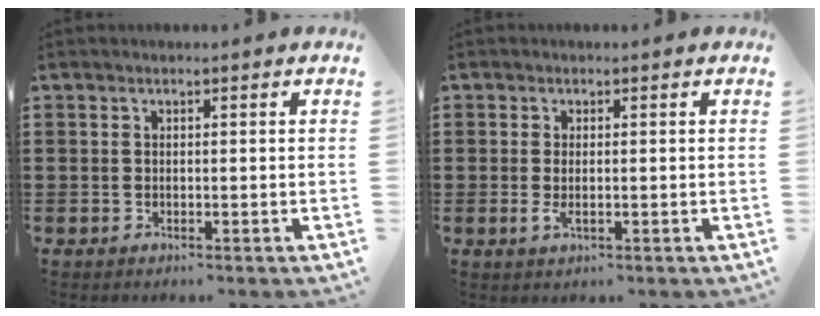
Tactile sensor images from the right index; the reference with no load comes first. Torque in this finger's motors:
{"motor_torque": [2.14, 0.00, 0.19, 0.01]}